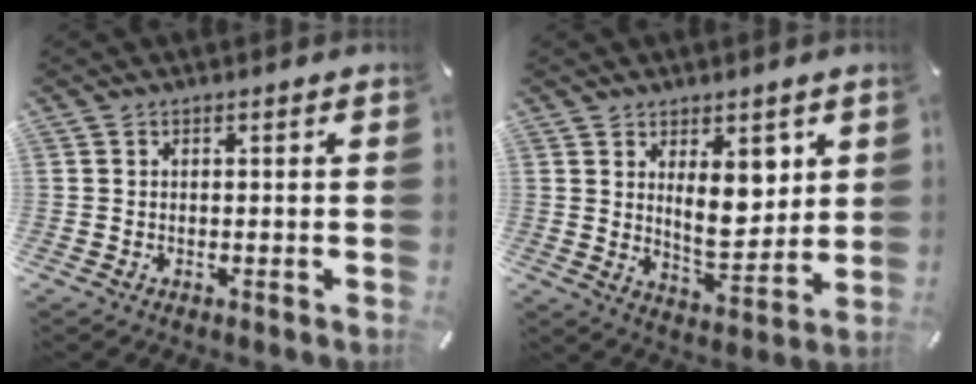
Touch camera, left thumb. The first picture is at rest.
{"total": 9.9, "force": [4.2, 5.6, 7.0], "torque": [-0.081, -0.026, 0.071]}